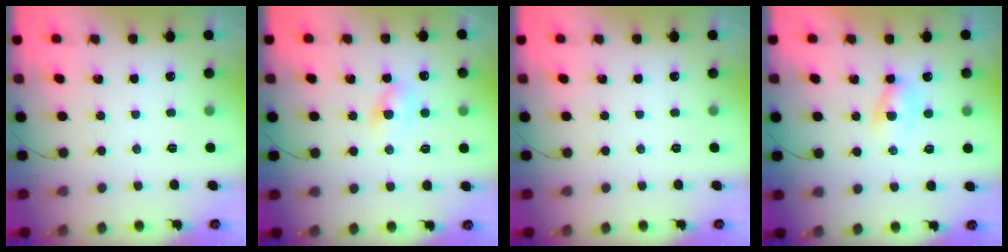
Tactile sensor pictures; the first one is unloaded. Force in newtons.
{"total": 3.3, "press": 3.1, "slide": 1.0}
{"total": 0.0}
{"total": 2.2, "press": 2.0, "slide": 0.9}